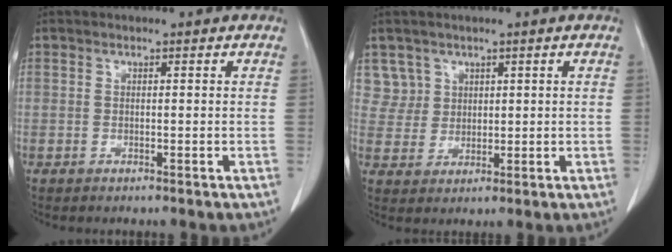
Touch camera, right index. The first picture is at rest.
{"total": 4.4, "force": [2.4, 3.6, -0.5], "torque": [0.022, 0.005, 0.048]}